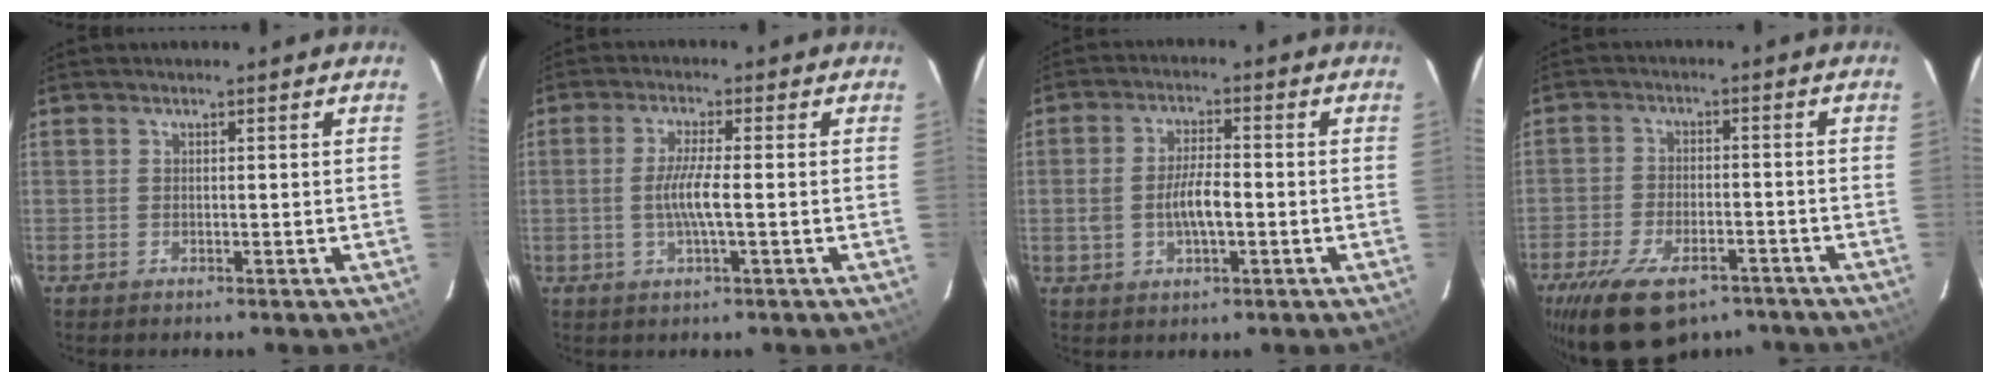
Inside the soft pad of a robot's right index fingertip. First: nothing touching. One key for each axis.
{"total": 4.2, "fx": -1.0, "fy": -0.6, "fz": 4.0, "tx": -0.077, "ty": -0.006, "tz": -0.020}
{"total": 6.5, "fx": -1.2, "fy": 2.6, "fz": 5.8, "tx": -0.117, "ty": 0.004, "tz": -0.019}
{"total": 16.0, "fx": -11.4, "fy": 7.2, "fz": 8.5, "tx": -0.189, "ty": -0.025, "tz": -0.181}